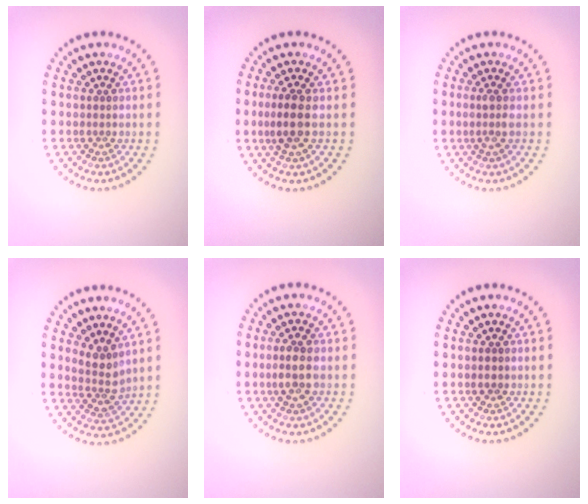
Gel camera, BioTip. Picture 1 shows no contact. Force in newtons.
{"total": 2.6, "press": 2.3, "slide": 1.1}
{"total": 1.4, "press": 1.2, "slide": 0.7}
{"total": 2.5, "press": 2.0, "slide": 1.5}
{"total": 2.5, "press": 2.4, "slide": 0.5}
{"total": 1.0, "press": 0.9, "slide": 0.2}